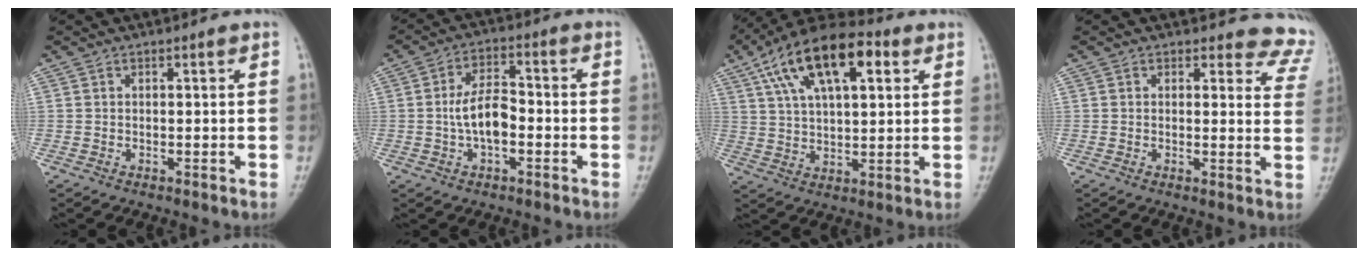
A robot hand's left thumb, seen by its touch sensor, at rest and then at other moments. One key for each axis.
{"total": 7.3, "fx": -1.4, "fy": 3.7, "fz": 6.1, "tx": -0.107, "ty": 0.024, "tz": -0.031}
{"total": 17.9, "fx": 7.4, "fy": 8.3, "fz": 14.0, "tx": -0.225, "ty": 0.006, "tz": 0.121}
{"total": 7.4, "fx": 6.8, "fy": 2.8, "fz": -0.3, "tx": 0.059, "ty": -0.046, "tz": 0.036}